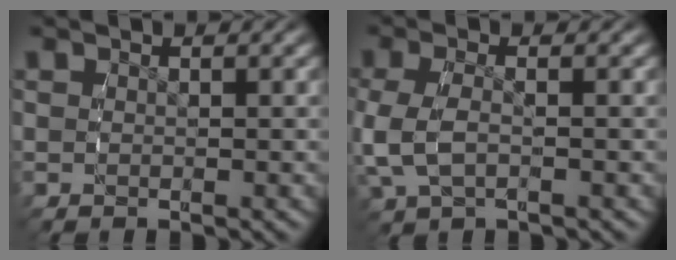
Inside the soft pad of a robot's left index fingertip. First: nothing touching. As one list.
[{"total": 3.2, "force": [-0.7, 2.0, 2.4], "torque": [-0.076, -0.013, -0.002]}]